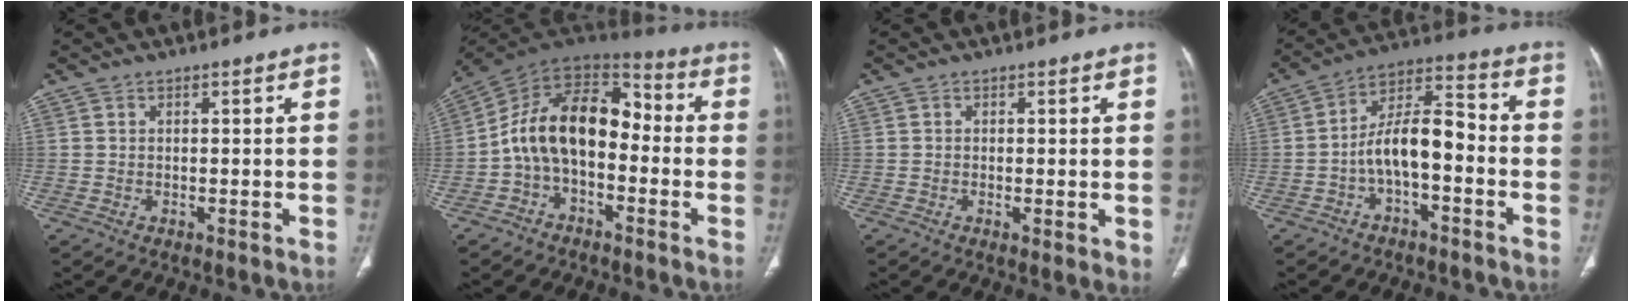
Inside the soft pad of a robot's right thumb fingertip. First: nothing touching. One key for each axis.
{"total": 15.0, "fx": -2.3, "fy": 9.4, "fz": 11.4, "tx": -0.171, "ty": 0.067, "tz": -0.052}
{"total": 2.4, "fx": -0.2, "fy": 0.7, "fz": 2.3, "tx": -0.042, "ty": -0.010, "tz": -0.007}
{"total": 10.6, "fx": -3.0, "fy": 4.7, "fz": 9.0, "tx": -0.151, "ty": 0.054, "tz": -0.060}